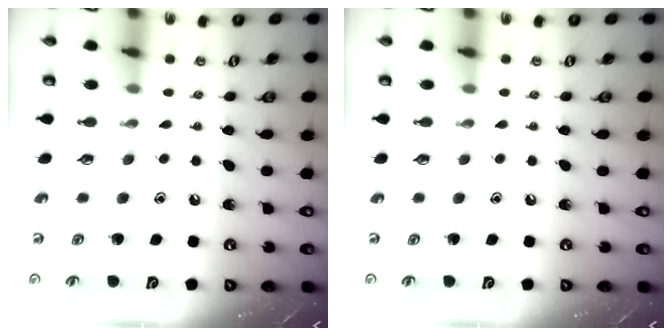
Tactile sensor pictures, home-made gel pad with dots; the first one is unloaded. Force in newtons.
{"total": 0.0}